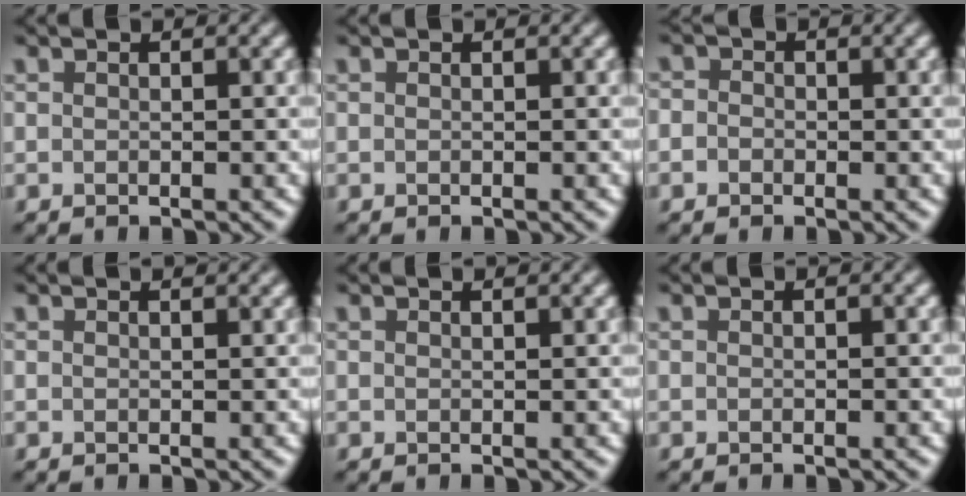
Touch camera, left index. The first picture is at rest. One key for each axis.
{"total": 0.0}
{"total": 1.7, "fx": 0.0, "fy": 1.5, "fz": 0.6, "tx": 0.004, "ty": 0.003, "tz": -0.022}
{"total": 1.0, "fx": 0.9, "fy": 0.2, "fz": 0.4, "tx": -0.004, "ty": -0.001, "tz": 0.011}
{"total": 0.8, "fx": 0.7, "fy": 0.1, "fz": 0.3, "tx": -0.002, "ty": 0.000, "tz": 0.009}
{"total": 0.0}